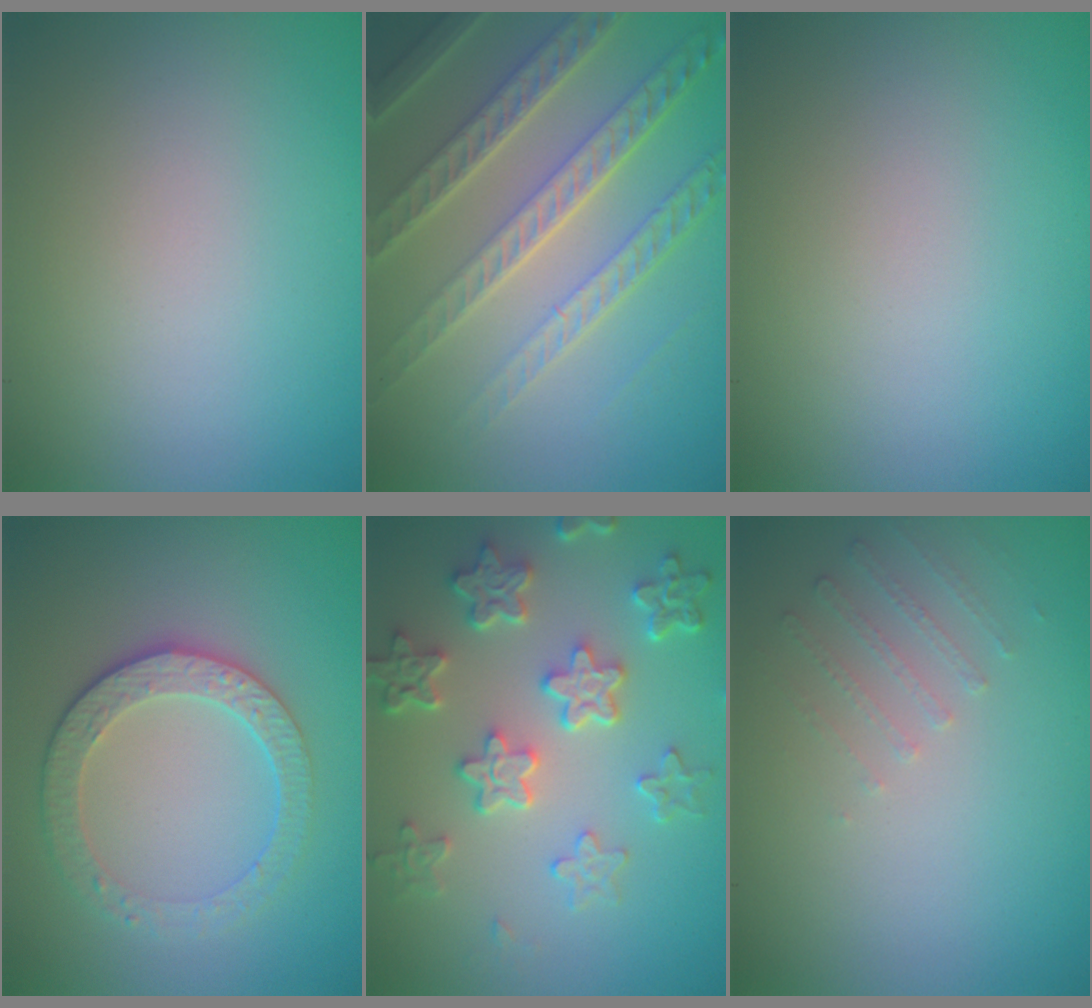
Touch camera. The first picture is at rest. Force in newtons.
{"total": 7.9, "press": 5.4, "slide": 5.8}
{"total": 0.0}
{"total": 3.5, "press": 3.1, "slide": 1.5}
{"total": 6.2, "press": 4.6, "slide": 4.1}
{"total": 1.1, "press": 0.7, "slide": 0.8}